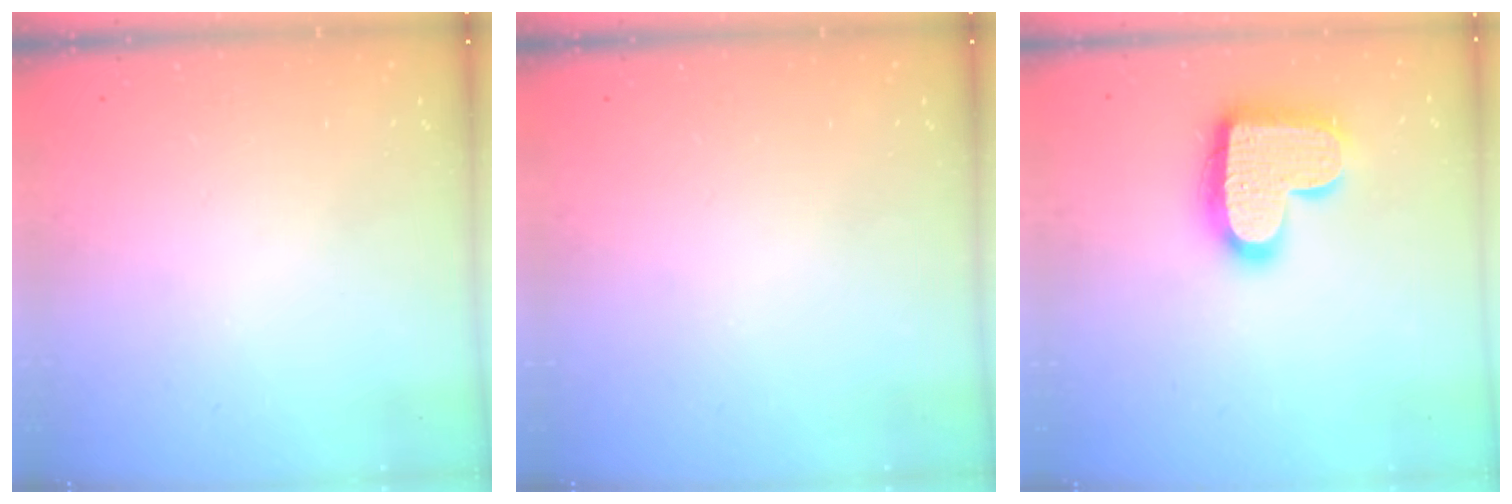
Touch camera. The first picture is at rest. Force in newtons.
{"total": 0.0}
{"total": 18.3, "press": 18.2, "slide": 1.1}